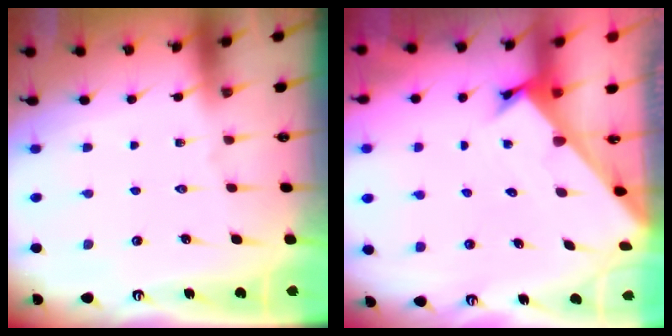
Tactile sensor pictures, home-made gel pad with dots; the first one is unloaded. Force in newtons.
{"total": 2.5, "press": 2.5, "slide": 0.2}